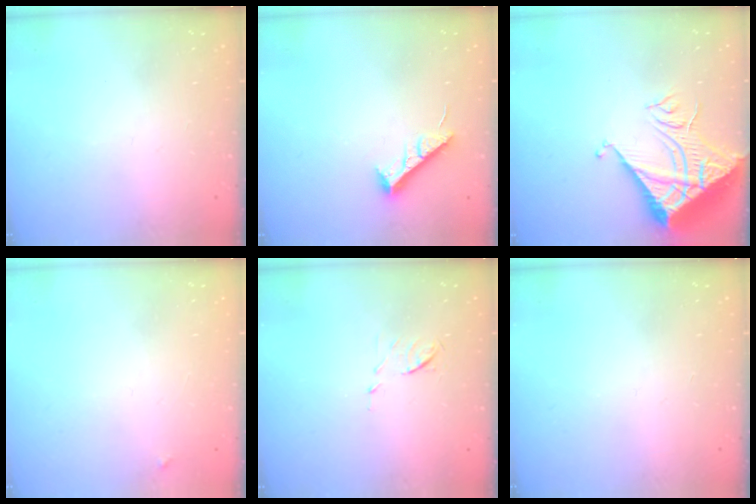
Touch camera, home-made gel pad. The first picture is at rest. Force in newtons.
{"total": 7.3, "press": 7.3, "slide": 0.6}
{"total": 11.1, "press": 11.1, "slide": 1.0}
{"total": 3.3, "press": 3.3, "slide": 0.4}
{"total": 5.8, "press": 5.8, "slide": 0.8}
{"total": 0.0}